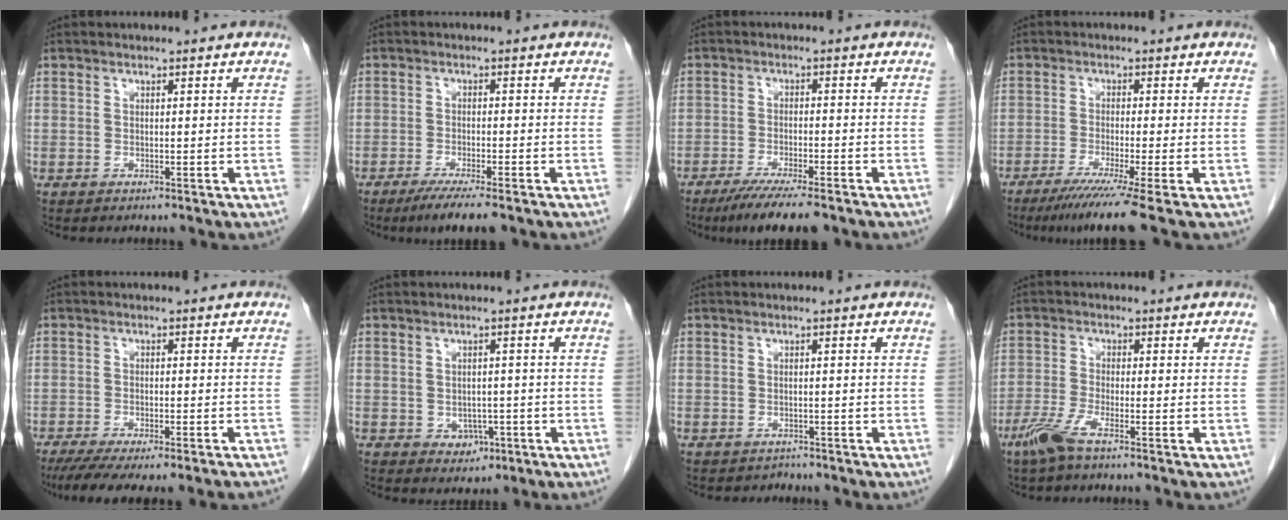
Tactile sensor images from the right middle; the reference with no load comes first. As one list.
[{"total": 5.5, "force": [-4.0, 0.3, 3.9], "torque": [-0.064, -0.014, -0.062]}, {"total": 8.1, "force": [-6.2, 0.7, 5.2], "torque": [-0.080, -0.018, -0.097]}, {"total": 8.2, "force": [-5.7, -1.8, 5.5], "torque": [-0.082, -0.029, -0.093]}, {"total": 12.4, "force": [-10.8, 0.6, 6.2], "torque": [-0.081, -0.026, -0.150]}, {"total": 3.0, "force": [-1.0, 2.4, 1.5], "torque": [-0.011, 0.005, -0.002]}, {"total": 1.1, "force": [-0.9, 0.4, -0.4], "torque": [0.001, -0.003, -0.016]}, {"total": 4.2, "force": [-2.8, 0.0, 3.1], "torque": [-0.070, -0.010, -0.065]}]